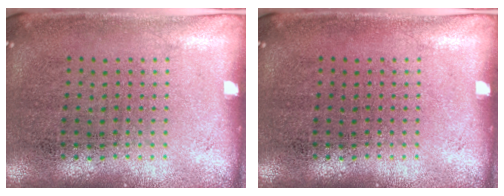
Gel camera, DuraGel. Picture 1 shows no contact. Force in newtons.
{"total": 0.0}